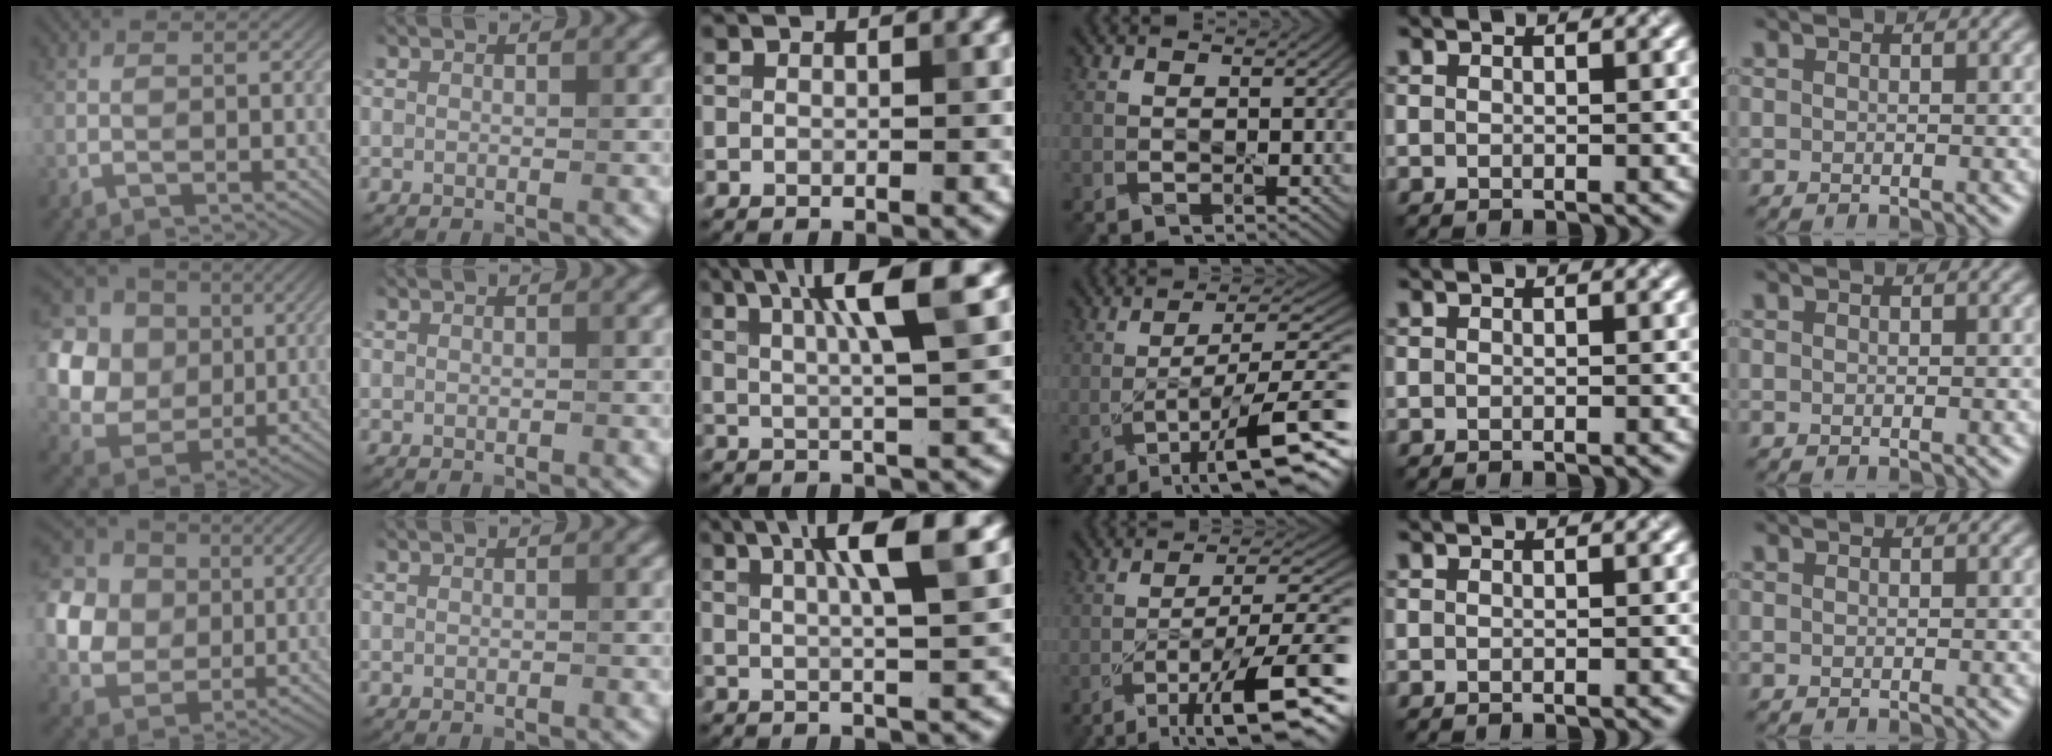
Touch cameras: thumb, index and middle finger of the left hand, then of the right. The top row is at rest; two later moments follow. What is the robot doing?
{"motion": "peel", "object": "lint roller sheet"}